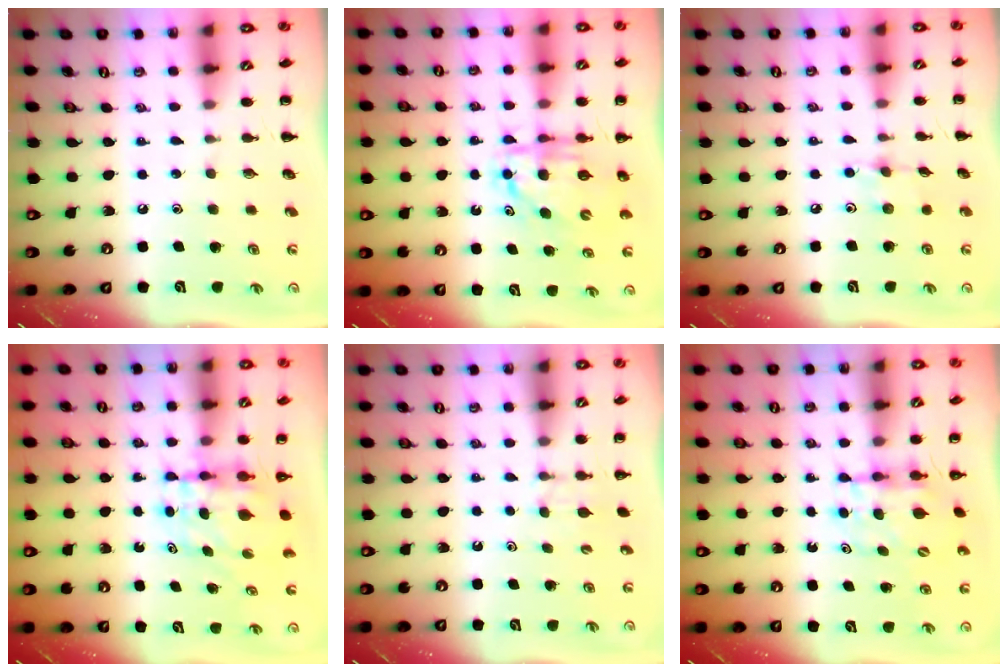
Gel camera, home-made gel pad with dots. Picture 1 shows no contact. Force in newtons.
{"total": 6.3, "press": 6.2, "slide": 0.9}
{"total": 4.7, "press": 4.6, "slide": 1.2}
{"total": 6.0, "press": 5.9, "slide": 1.0}
{"total": 2.9, "press": 2.7, "slide": 1.1}
{"total": 5.4, "press": 5.3, "slide": 0.6}